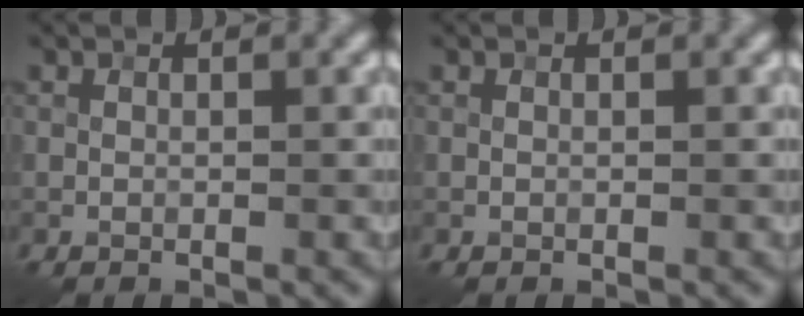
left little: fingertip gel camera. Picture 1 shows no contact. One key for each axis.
{"total": 0.0}